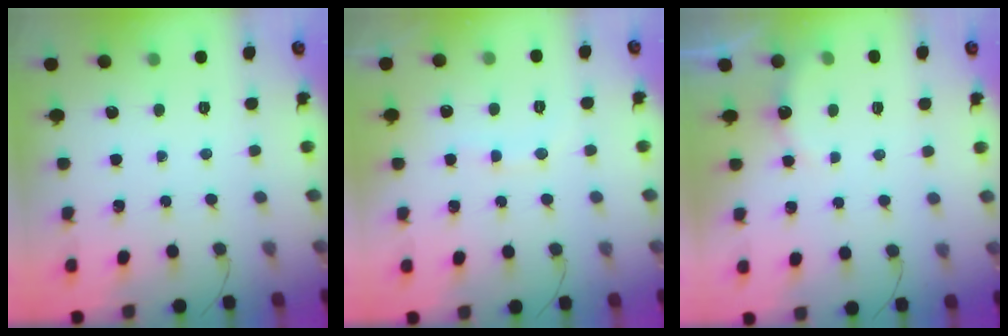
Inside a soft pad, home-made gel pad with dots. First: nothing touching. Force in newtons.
{"total": 7.5, "press": 7.3, "slide": 1.6}
{"total": 5.6, "press": 5.5, "slide": 1.1}